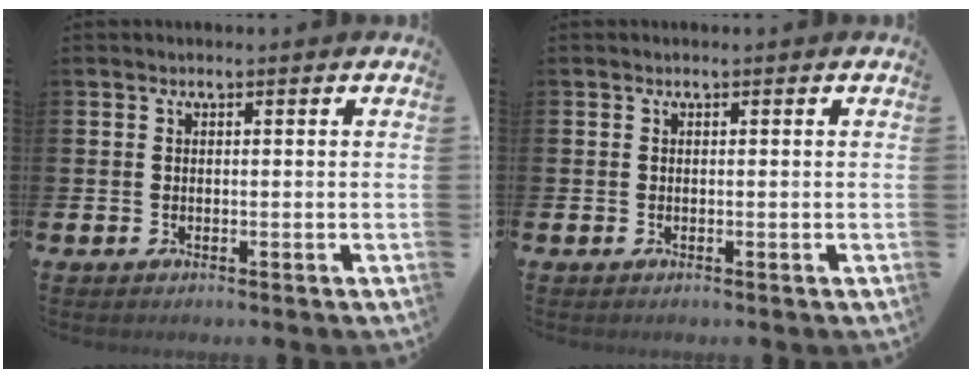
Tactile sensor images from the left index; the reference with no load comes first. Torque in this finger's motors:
{"motor_torque": [0.00, 0.00, 0.00, 0.02]}